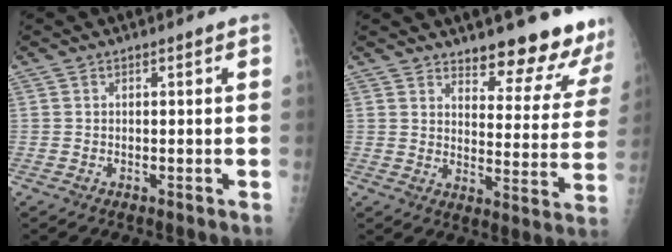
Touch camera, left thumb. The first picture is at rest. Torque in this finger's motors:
{"motor_torque": [1.06, 0.26, 0.34, -0.34, 0.11]}